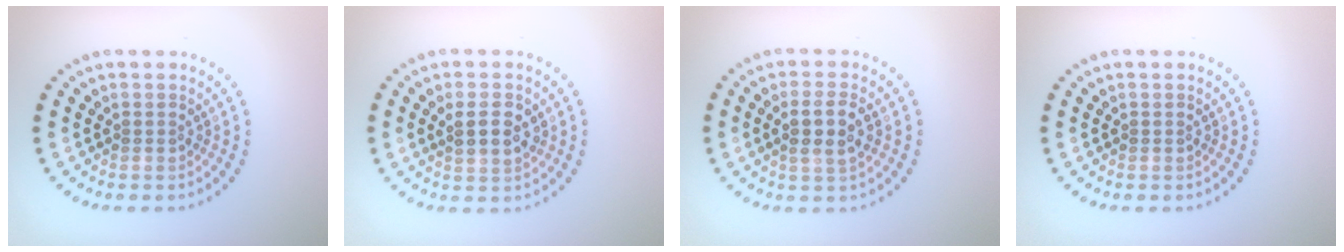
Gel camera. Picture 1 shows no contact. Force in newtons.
{"total": 2.8, "press": 2.8, "slide": 0.6}
{"total": 2.8, "press": 2.6, "slide": 1.0}
{"total": 0.0}